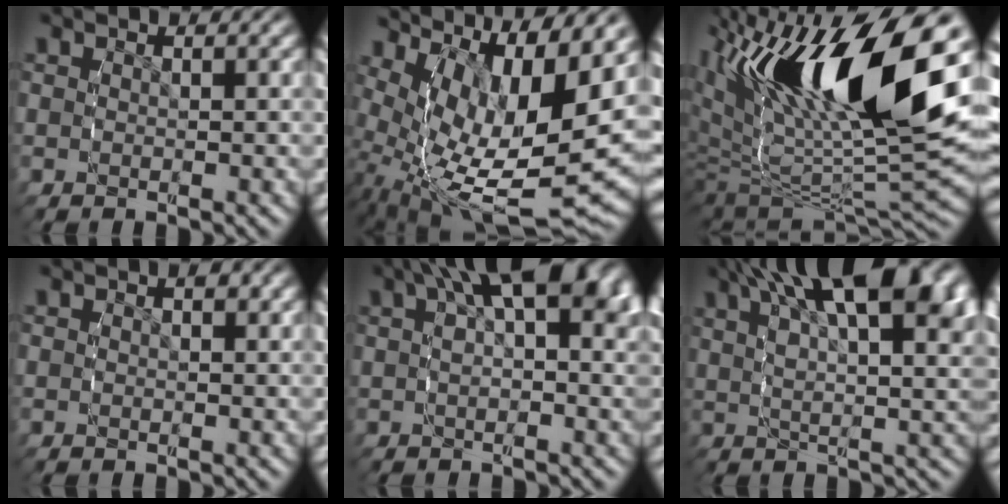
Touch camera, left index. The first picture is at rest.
{"total": 15.6, "force": [-1.9, 9.0, 12.6], "torque": [-0.222, -0.045, -0.008]}
{"total": 17.8, "force": [0.9, 9.8, 14.8], "torque": [-0.278, -0.018, 0.028]}
{"total": 0.7, "force": [0.1, 0.4, 0.5], "torque": [-0.009, -0.005, 0.004]}
{"total": 9.6, "force": [3.8, 4.0, 7.8], "torque": [-0.098, 0.023, 0.045]}
{"total": 12.5, "force": [5.6, 4.8, 10.1], "torque": [-0.148, 0.019, 0.081]}